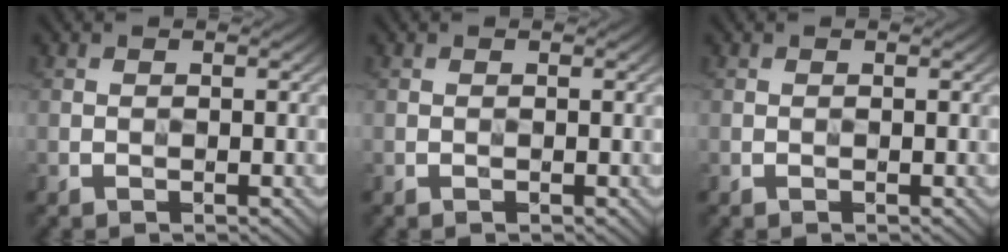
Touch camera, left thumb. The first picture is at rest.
{"total": 0.0}
{"total": 0.0}